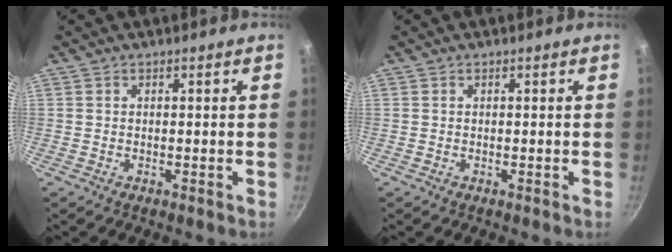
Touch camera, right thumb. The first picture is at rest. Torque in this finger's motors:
{"motor_torque": [-0.14, 0.14, -0.01, -0.01, 0.00]}